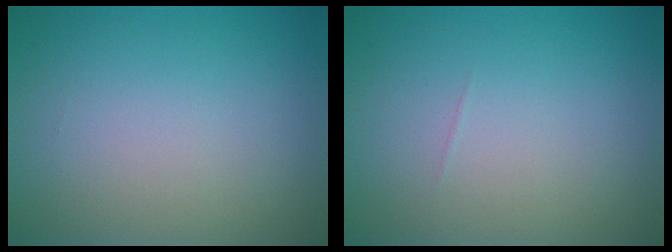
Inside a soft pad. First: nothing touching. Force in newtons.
{"total": 0.0}